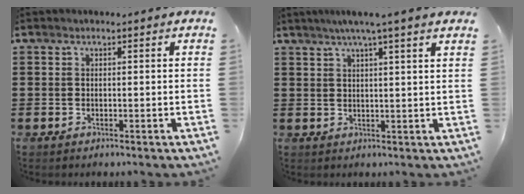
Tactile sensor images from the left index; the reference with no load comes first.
{"total": 4.0, "force": [2.9, -0.7, 2.7], "torque": [-0.059, -0.004, 0.049]}